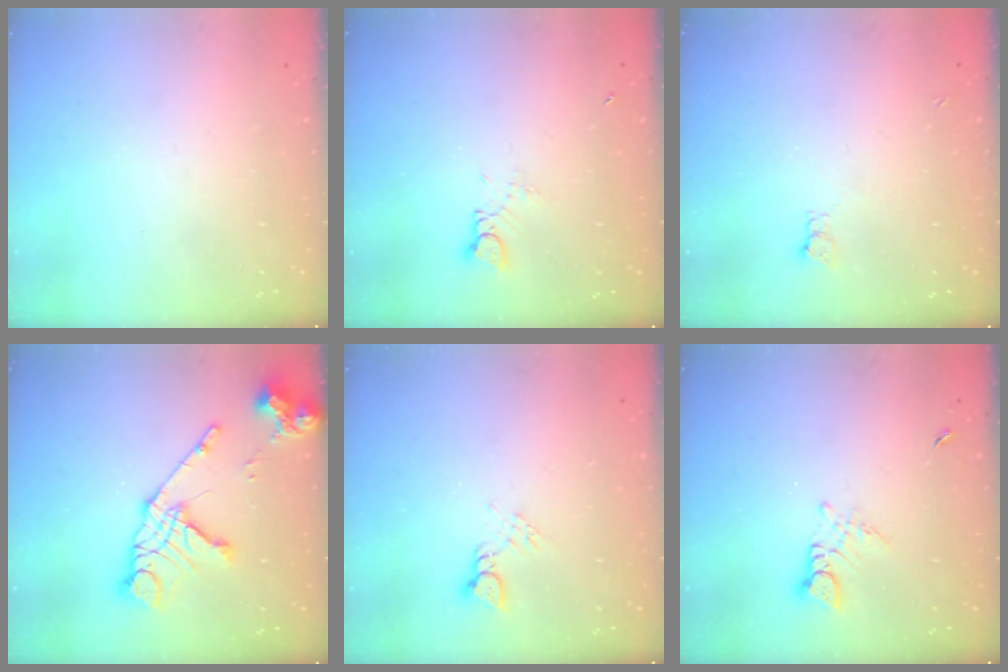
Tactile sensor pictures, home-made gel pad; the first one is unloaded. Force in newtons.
{"total": 2.1, "press": 2.0, "slide": 0.3}
{"total": 3.6, "press": 3.6, "slide": 0.5}
{"total": 15.1, "press": 15.1, "slide": 1.6}
{"total": 3.7, "press": 3.6, "slide": 0.5}
{"total": 3.2, "press": 3.2, "slide": 0.3}